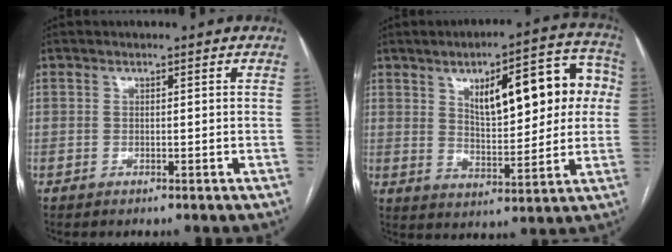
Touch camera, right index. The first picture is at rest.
{"total": 16.2, "force": [4.1, 5.8, 14.6], "torque": [-0.188, 0.035, 0.062]}